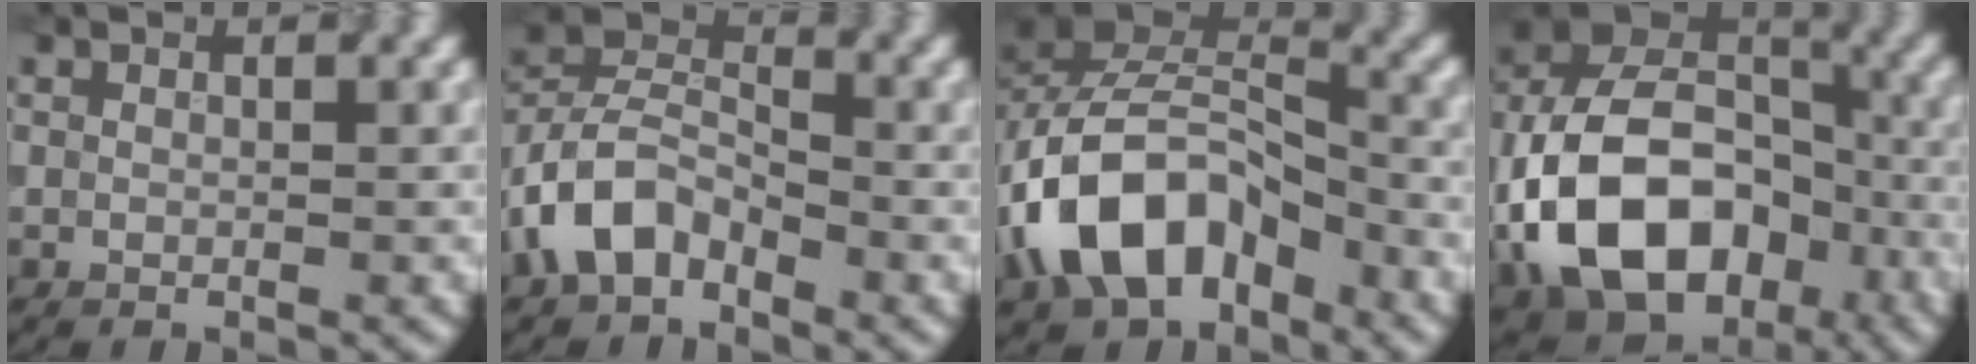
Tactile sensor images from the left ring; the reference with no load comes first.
{"total": 5.5, "force": [-2.9, 3.5, 3.2], "torque": [-0.054, 0.010, -0.067]}
{"total": 10.3, "force": [-4.6, 6.2, 6.8], "torque": [-0.122, 0.013, -0.090]}
{"total": 15.9, "force": [-5.1, 11.0, 10.4], "torque": [-0.209, -0.015, -0.097]}